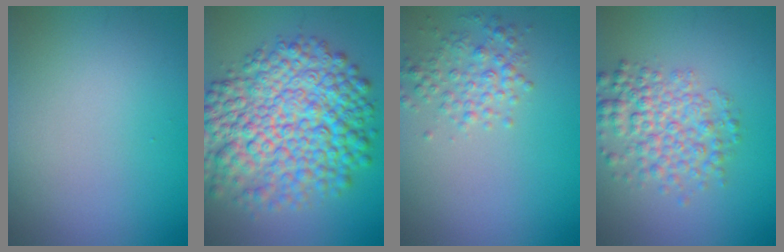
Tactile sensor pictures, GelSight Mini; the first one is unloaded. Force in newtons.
{"total": 11.9, "press": 11.9, "slide": 0.2}
{"total": 2.5, "press": 2.5, "slide": 0.1}
{"total": 4.8, "press": 4.8, "slide": 0.1}